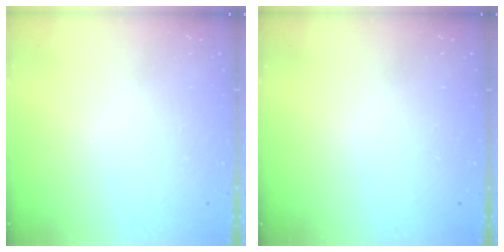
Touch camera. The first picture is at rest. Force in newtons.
{"total": 0.0}